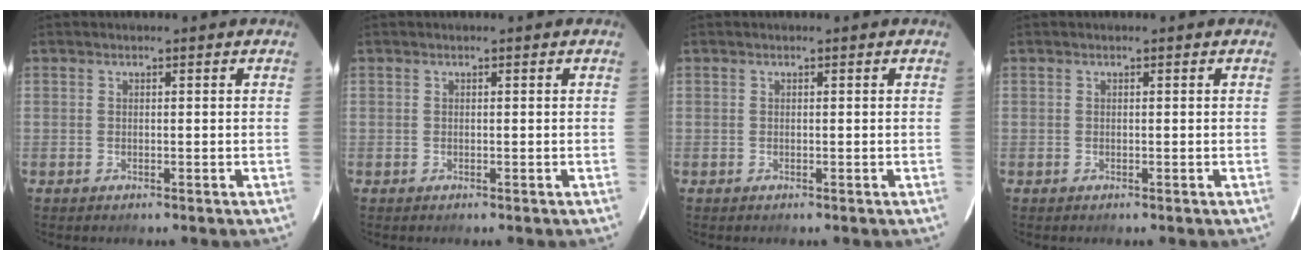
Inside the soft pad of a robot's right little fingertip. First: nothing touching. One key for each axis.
{"total": 0.0}
{"total": 0.0}
{"total": 0.0}